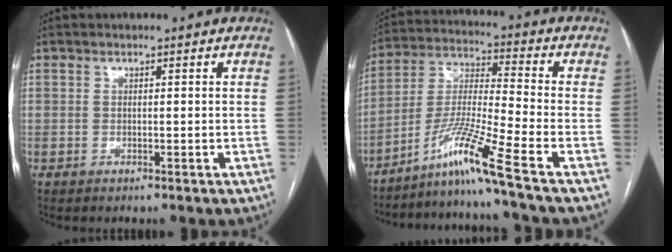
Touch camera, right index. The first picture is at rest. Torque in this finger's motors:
{"motor_torque": [0.39, -0.31, 0.42, 0.06]}